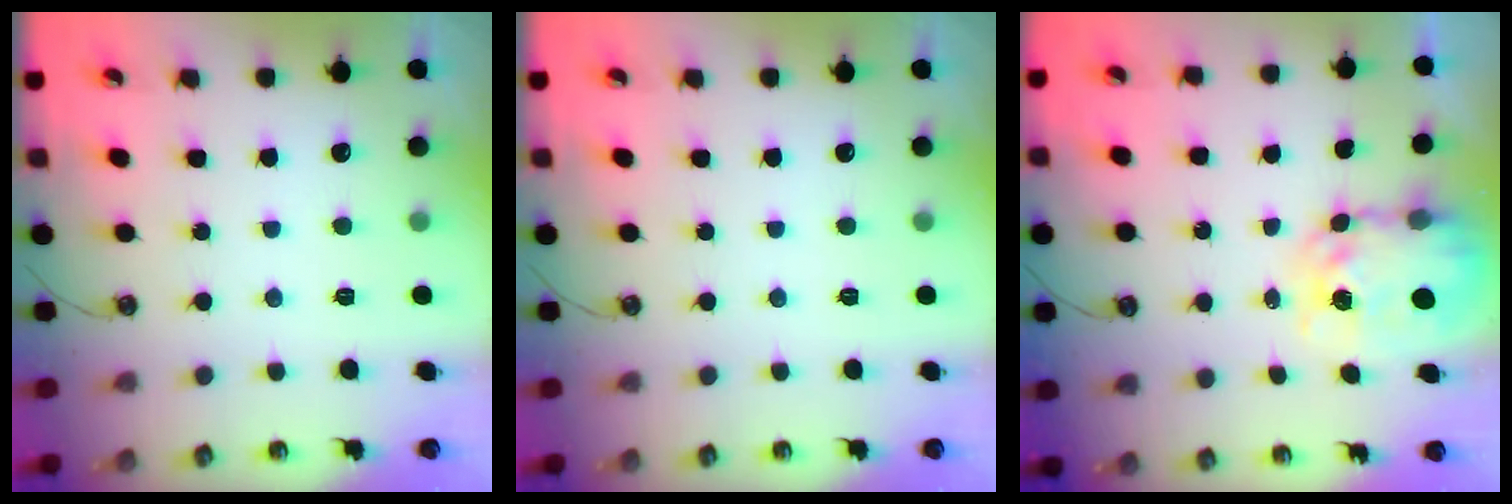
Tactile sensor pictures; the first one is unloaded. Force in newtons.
{"total": 0.0}
{"total": 7.7, "press": 7.6, "slide": 0.7}